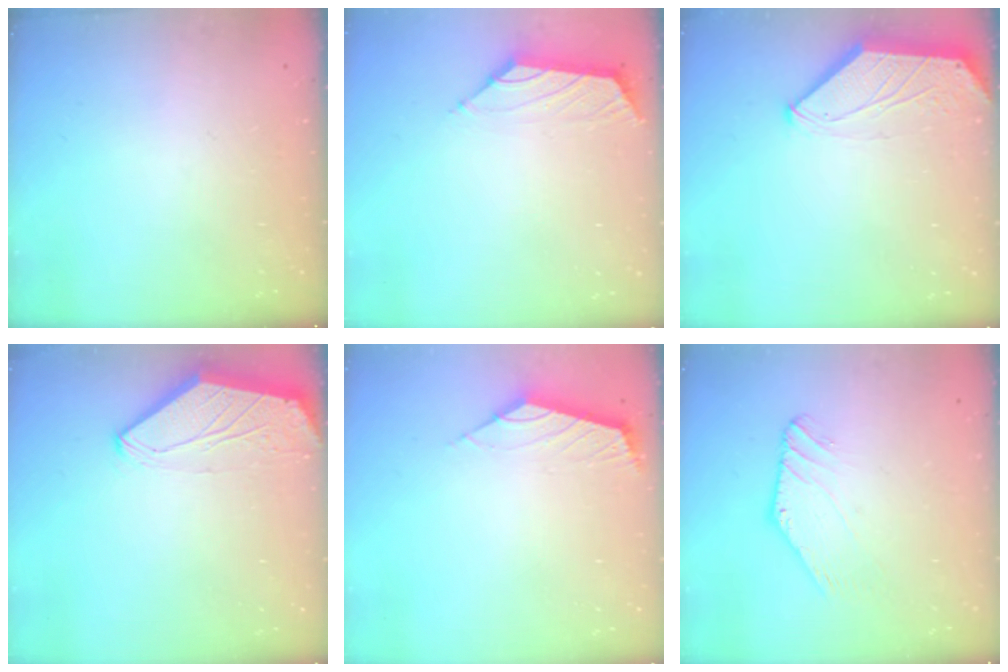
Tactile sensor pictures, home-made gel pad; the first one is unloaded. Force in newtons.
{"total": 1.5, "press": 1.4, "slide": 0.6}
{"total": 0.0}
{"total": 0.0}
{"total": 2.6, "press": 2.5, "slide": 0.7}
{"total": 0.9, "press": 0.9, "slide": 0.1}